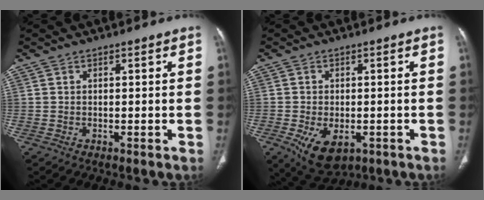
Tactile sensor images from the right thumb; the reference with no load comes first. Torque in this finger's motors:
{"motor_torque": [-0.27, 0.30, 0.37, 0.44, 0.28]}